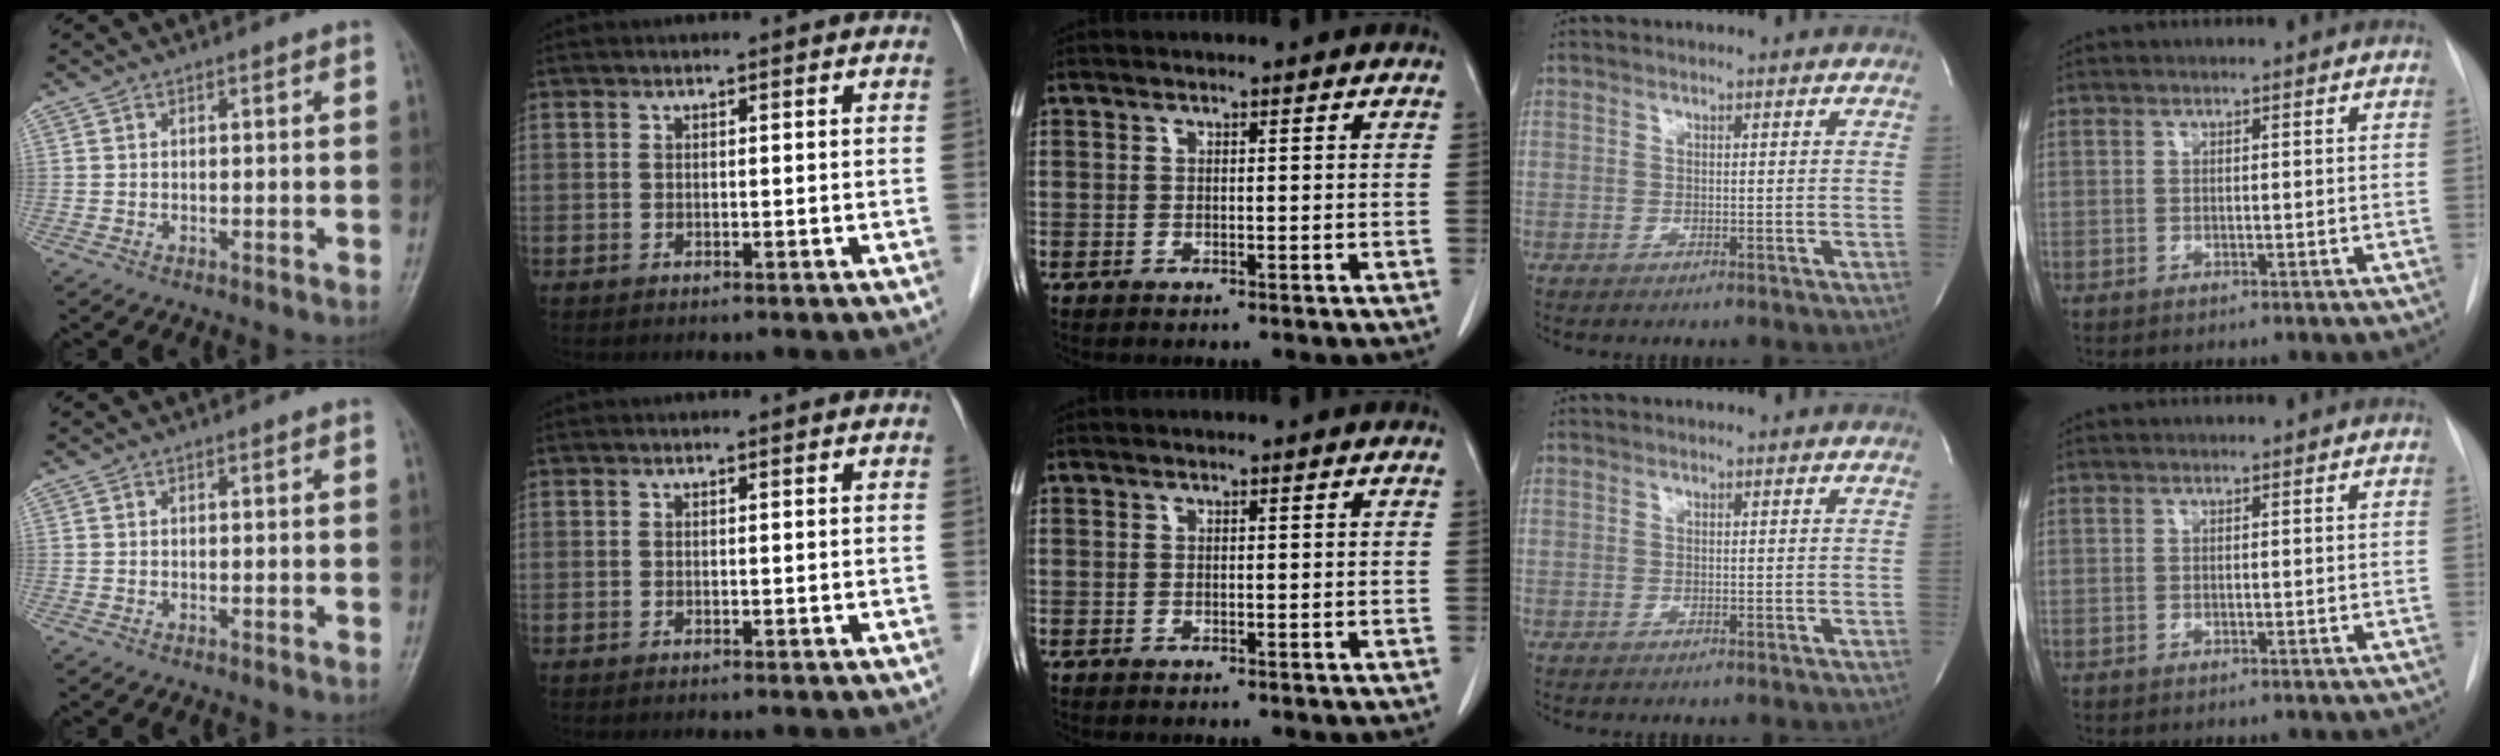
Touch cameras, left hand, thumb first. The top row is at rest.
{}